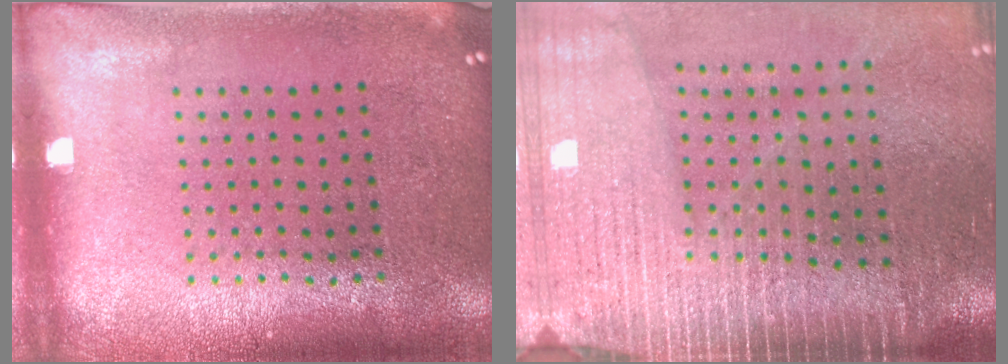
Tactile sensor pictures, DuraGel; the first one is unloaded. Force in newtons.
{"total": 4.2, "press": 3.6, "slide": 2.2}